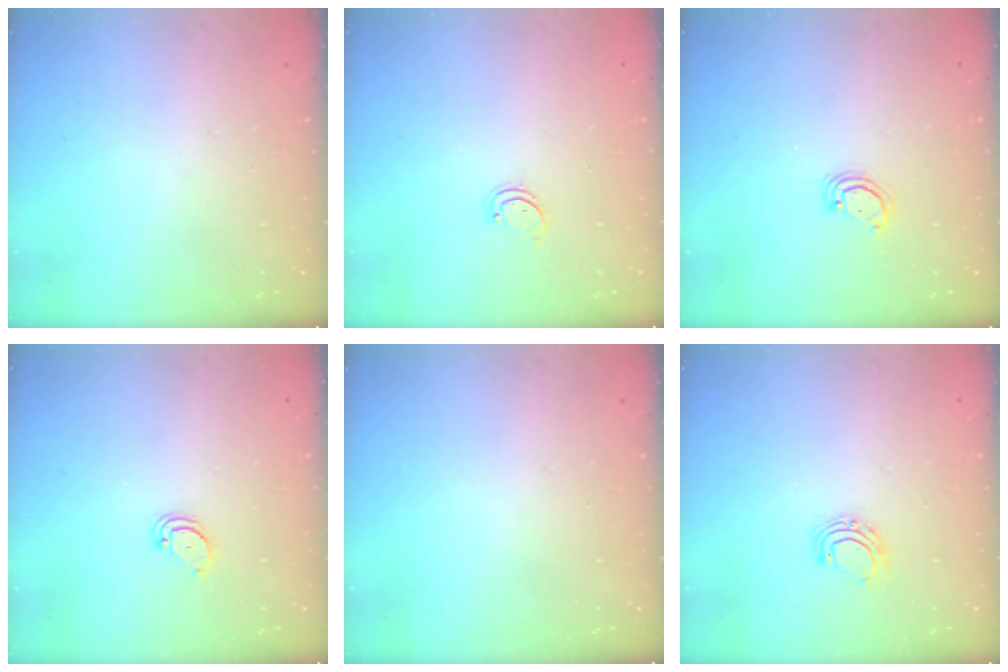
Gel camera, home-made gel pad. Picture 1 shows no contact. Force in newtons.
{"total": 1.7, "press": 1.7, "slide": 0.3}
{"total": 3.7, "press": 3.7, "slide": 0.3}
{"total": 2.1, "press": 2.1, "slide": 0.2}
{"total": 0.0}
{"total": 7.6, "press": 7.5, "slide": 0.9}